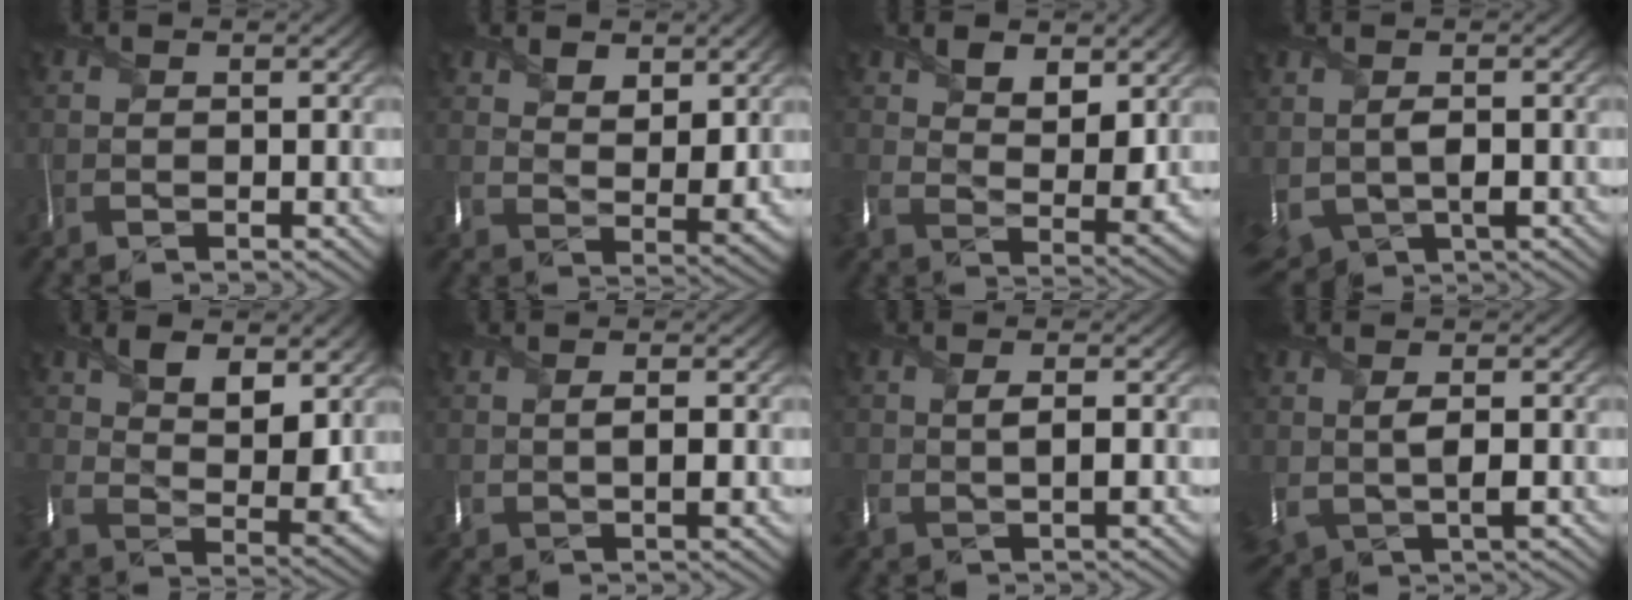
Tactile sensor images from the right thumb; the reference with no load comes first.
{"total": 4.5, "force": [3.3, 2.3, 2.1], "torque": [-0.034, -0.011, 0.064]}
{"total": 7.1, "force": [4.0, 4.3, 4.0], "torque": [-0.084, -0.015, 0.073]}
{"total": 5.2, "force": [-0.3, 3.4, 3.8], "torque": [-0.095, -0.017, -0.007]}
{"total": 8.0, "force": [4.2, 4.7, 4.9], "torque": [-0.101, -0.013, 0.076]}
{"total": 1.6, "force": [0.5, 0.4, 1.4], "torque": [-0.029, 0.003, 0.008]}
{"total": 2.9, "force": [0.0, 1.0, 2.7], "torque": [-0.057, 0.000, -0.008]}
{"total": 3.7, "force": [0.5, 2.2, 2.9], "torque": [-0.074, -0.008, 0.012]}